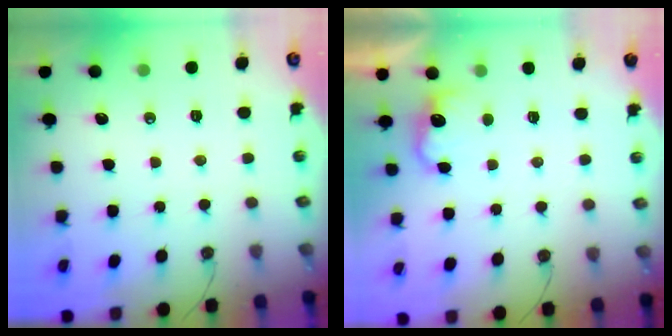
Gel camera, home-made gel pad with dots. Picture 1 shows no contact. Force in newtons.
{"total": 3.7, "press": 3.5, "slide": 1.0}